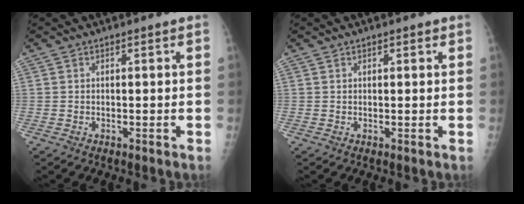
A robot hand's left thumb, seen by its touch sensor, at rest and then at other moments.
{"total": 1.1, "force": [0.7, 0.5, 0.7], "torque": [-0.004, -0.001, 0.008]}